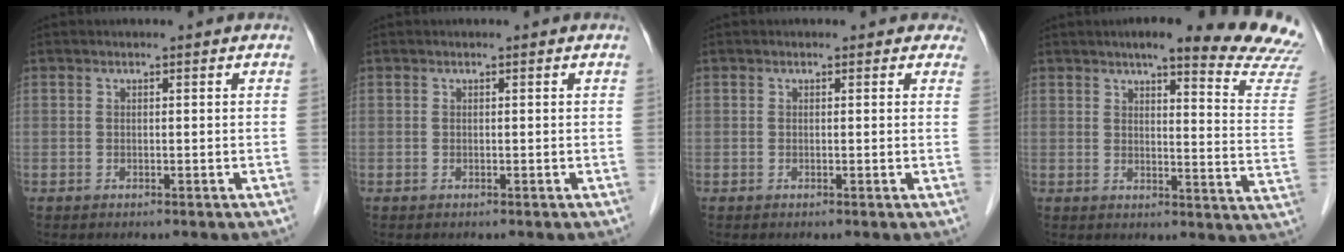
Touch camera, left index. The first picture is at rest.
{"total": 0.0}
{"total": 1.9, "force": [1.5, 1.2, 0.1], "torque": [0.014, -0.005, -0.004]}
{"total": 18.7, "force": [16.8, 1.2, 8.0], "torque": [-0.086, -0.070, 0.178]}